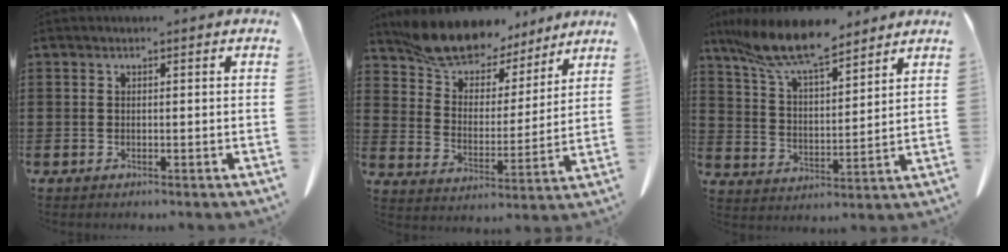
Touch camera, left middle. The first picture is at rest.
{"total": 9.6, "force": [9.0, 2.8, 2.1], "torque": [-0.085, -0.053, 0.170]}
{"total": 11.5, "force": [9.5, 2.1, 6.0], "torque": [-0.148, -0.036, 0.173]}